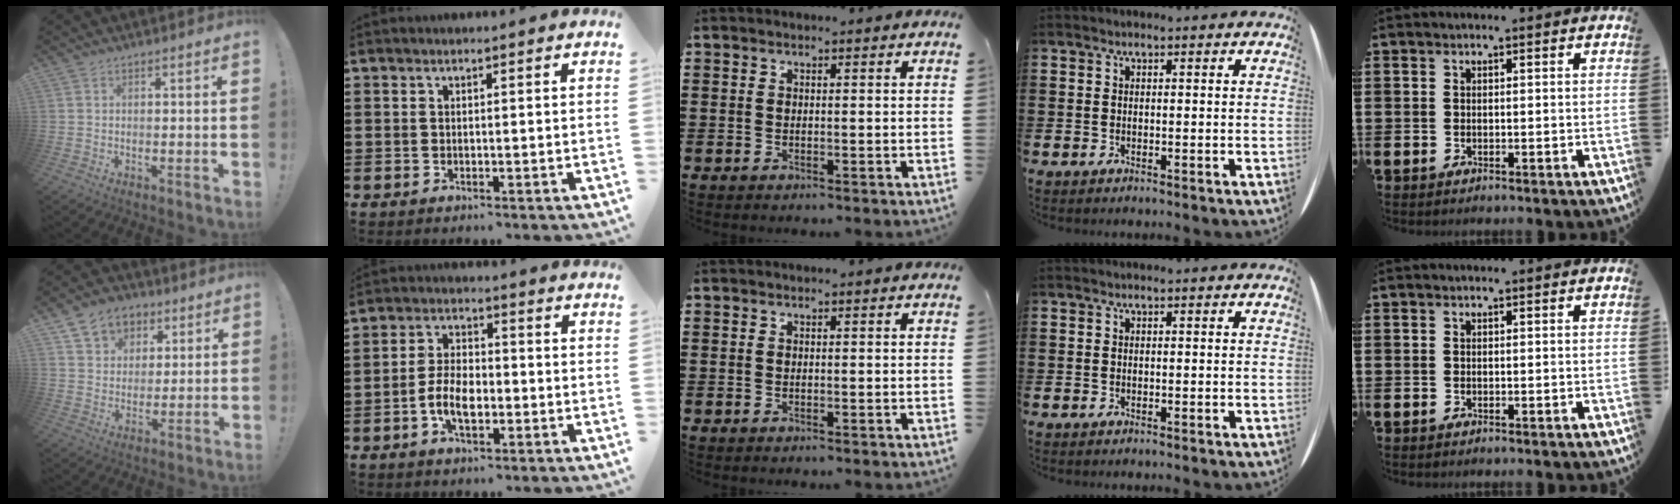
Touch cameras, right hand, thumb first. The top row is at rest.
{"thumb": {"total": 9.9, "force": [5.2, 7.8, 3.1], "torque": [-0.045, -0.028, 0.104]}, "index": {"total": 6.4, "force": [-2.0, 3.2, 5.2], "torque": [-0.117, 0.000, -0.041]}}